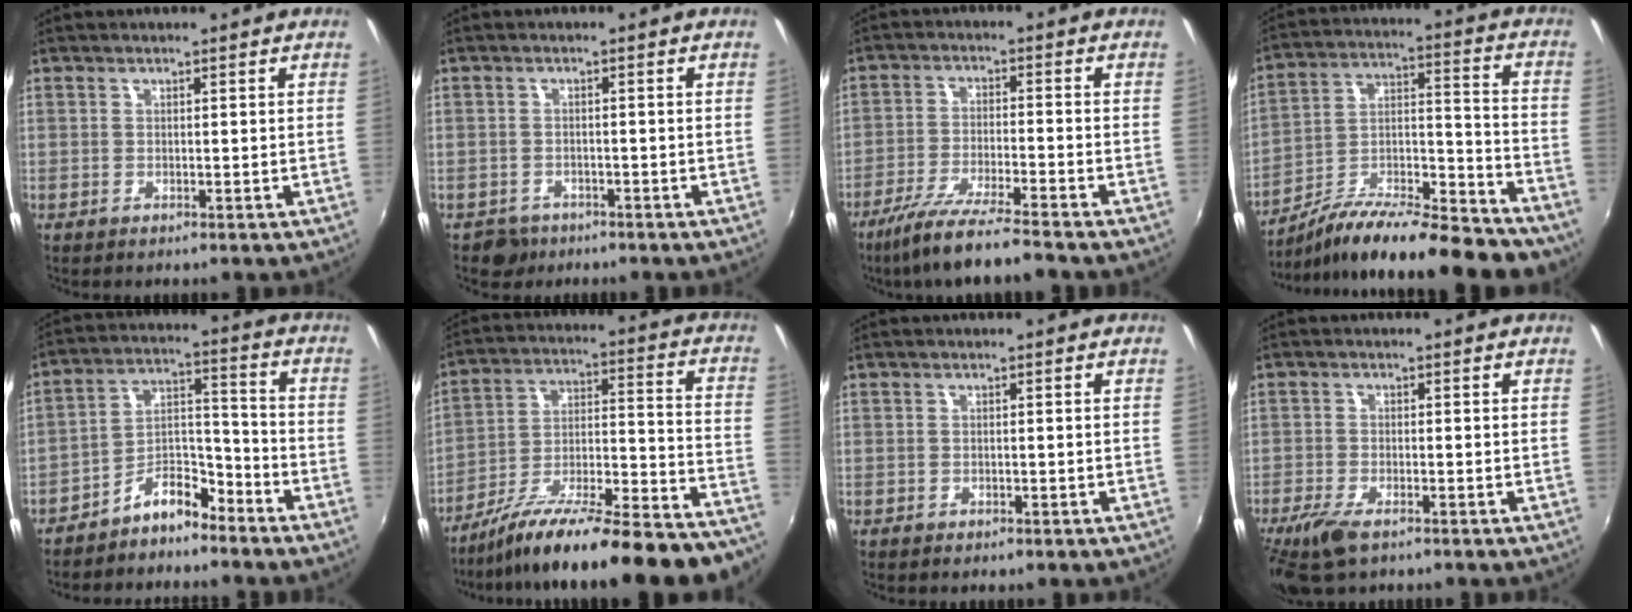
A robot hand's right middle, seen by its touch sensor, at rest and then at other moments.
{"total": 3.3, "force": [-2.2, 2.4, 0.3], "torque": [-0.018, 0.000, -0.036]}
{"total": 10.8, "force": [-9.1, -0.4, 5.8], "torque": [-0.125, -0.021, -0.158]}
{"total": 23.1, "force": [-17.4, 6.2, 13.8], "torque": [-0.224, -0.002, -0.262]}
{"total": 7.3, "force": [-6.1, 2.9, 2.9], "torque": [-0.052, 0.043, -0.108]}
{"total": 27.1, "force": [-22.9, 3.2, 14.2], "torque": [-0.182, -0.031, -0.341]}
{"total": 1.1, "force": [-0.8, 0.7, 0.4], "torque": [-0.010, -0.001, -0.011]}
{"total": 6.4, "force": [-4.4, 2.2, 4.1], "torque": [-0.105, -0.022, -0.086]}